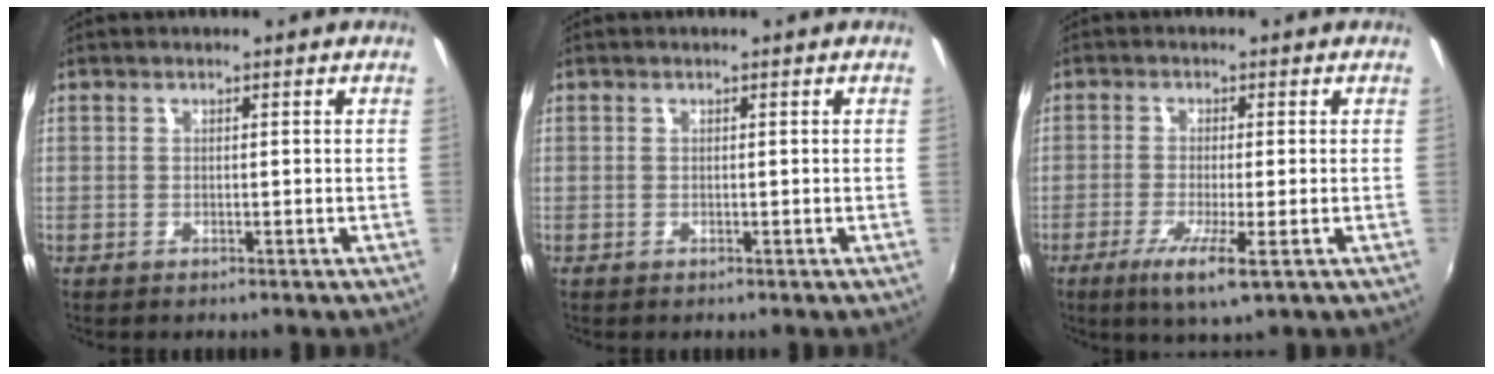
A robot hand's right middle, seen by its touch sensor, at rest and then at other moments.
{"total": 0.0}
{"total": 6.1, "force": [-2.8, 0.0, 5.5], "torque": [-0.116, -0.018, -0.052]}